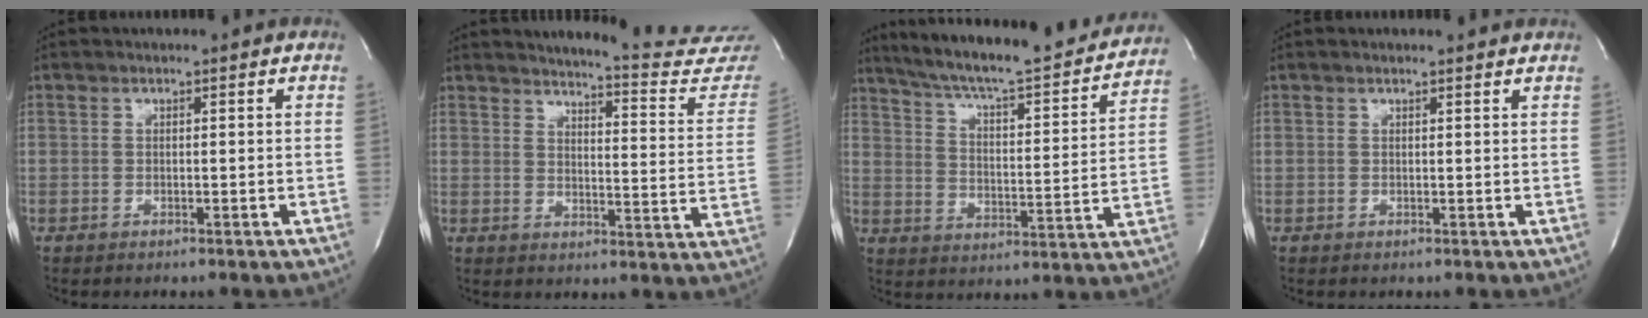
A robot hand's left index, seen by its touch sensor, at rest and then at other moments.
{"total": 20.0, "force": [19.5, 0.2, 4.4], "torque": [-0.053, -0.130, 0.213]}
{"total": 23.8, "force": [21.3, 2.7, 10.2], "torque": [-0.167, -0.022, 0.295]}
{"total": 2.5, "force": [2.4, 0.2, 0.6], "torque": [-0.014, 0.008, 0.023]}